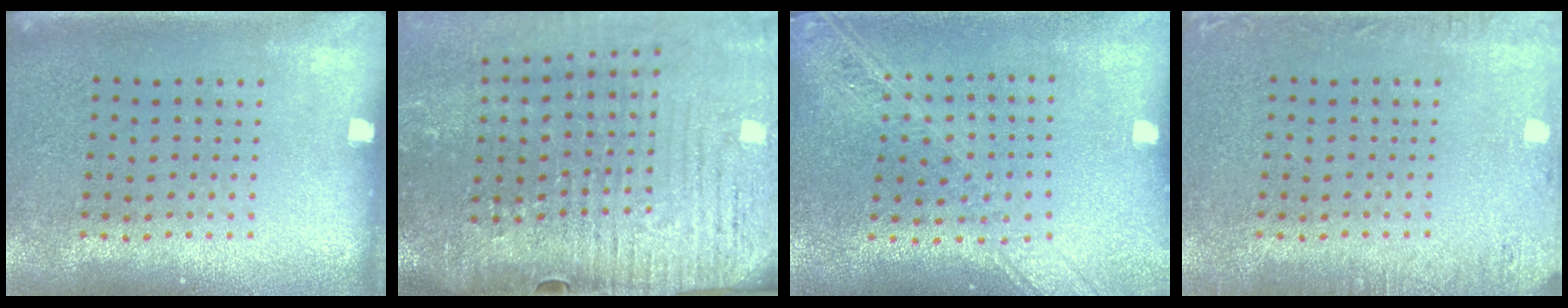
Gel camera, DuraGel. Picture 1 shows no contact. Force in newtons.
{"total": 4.3, "press": 3.7, "slide": 2.2}
{"total": 2.2, "press": 1.9, "slide": 1.2}
{"total": 1.7, "press": 1.7, "slide": 0.2}